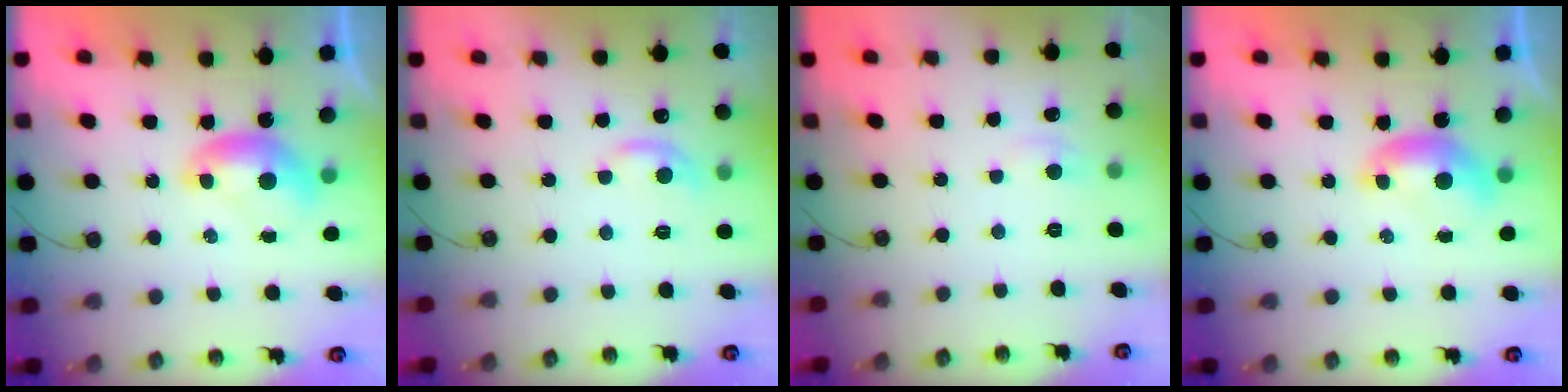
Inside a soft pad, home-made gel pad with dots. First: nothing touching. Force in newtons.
{"total": 1.7, "press": 1.6, "slide": 0.7}
{"total": 1.2, "press": 1.0, "slide": 0.6}
{"total": 0.0}